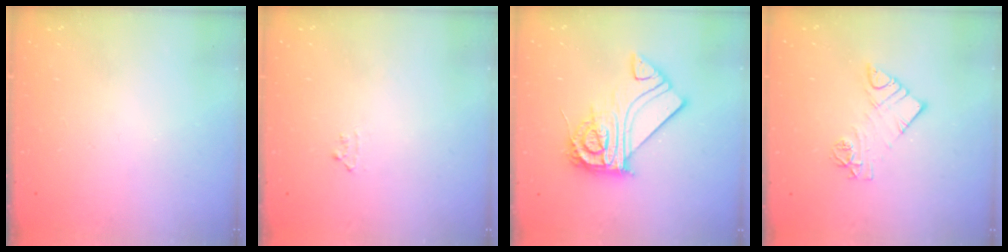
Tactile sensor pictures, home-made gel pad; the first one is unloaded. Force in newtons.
{"total": 4.6, "press": 4.5, "slide": 0.5}
{"total": 15.9, "press": 15.8, "slide": 0.7}
{"total": 9.4, "press": 9.4, "slide": 0.7}